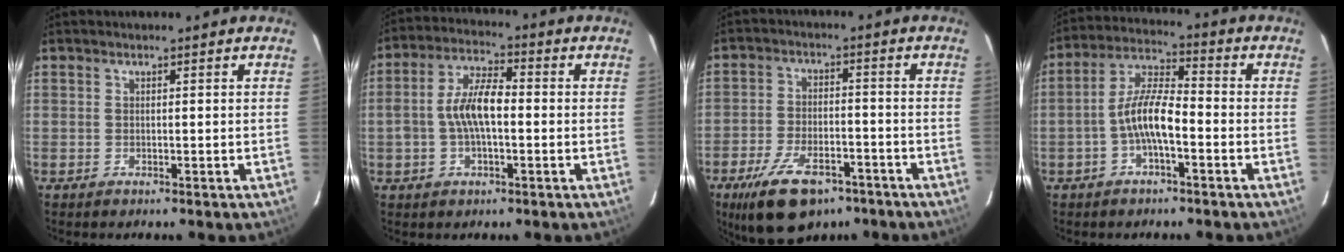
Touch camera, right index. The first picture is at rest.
{"total": 8.4, "force": [-0.9, 3.6, 7.6], "torque": [-0.149, 0.015, -0.017]}
{"total": 14.1, "force": [-9.1, 6.7, 8.5], "torque": [-0.184, -0.015, -0.149]}
{"total": 8.3, "force": [-2.8, 2.3, 7.5], "torque": [-0.159, 0.015, -0.055]}